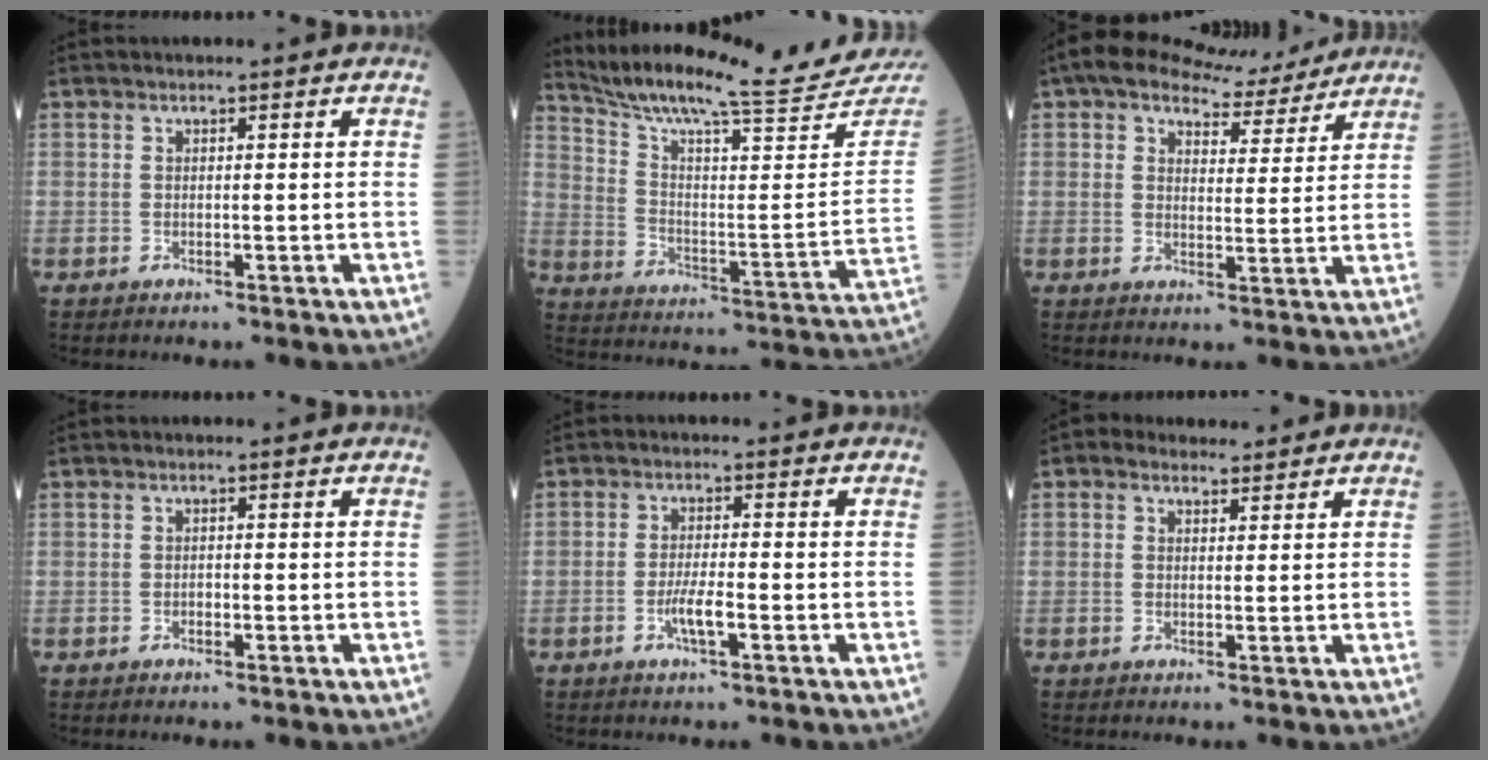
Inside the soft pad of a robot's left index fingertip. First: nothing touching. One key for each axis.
{"total": 22.5, "fx": 21.0, "fy": -1.1, "fz": 8.0, "tx": -0.151, "ty": -0.096, "tz": 0.296}
{"total": 9.1, "fx": 8.0, "fy": 3.1, "fz": 3.0, "tx": -0.048, "ty": 0.014, "tz": 0.106}
{"total": 0.6, "fx": -0.4, "fy": 0.3, "fz": 0.3, "tx": -0.006, "ty": -0.002, "tz": -0.008}
{"total": 3.5, "fx": -1.5, "fy": 0.3, "fz": 3.1, "tx": -0.064, "ty": -0.005, "tz": -0.030}
{"total": 2.7, "fx": 2.1, "fy": 1.6, "fz": 0.8, "tx": -0.016, "ty": 0.016, "tz": 0.031}